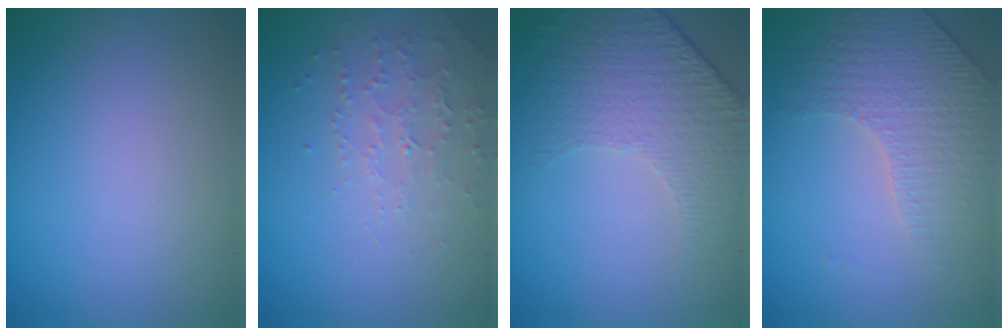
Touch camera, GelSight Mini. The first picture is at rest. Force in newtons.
{"total": 2.2, "press": 2.1, "slide": 0.6}
{"total": 4.9, "press": 3.4, "slide": 3.5}
{"total": 4.1, "press": 3.1, "slide": 2.7}